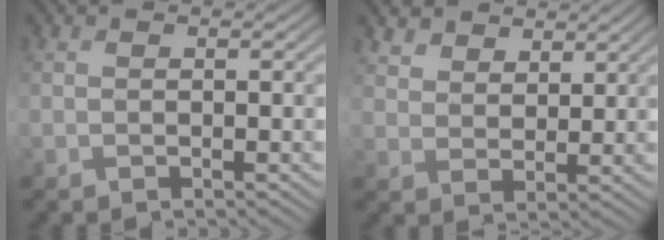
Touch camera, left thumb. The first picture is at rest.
{"total": 5.1, "force": [3.8, 2.8, 1.9], "torque": [-0.049, -0.003, 0.085]}